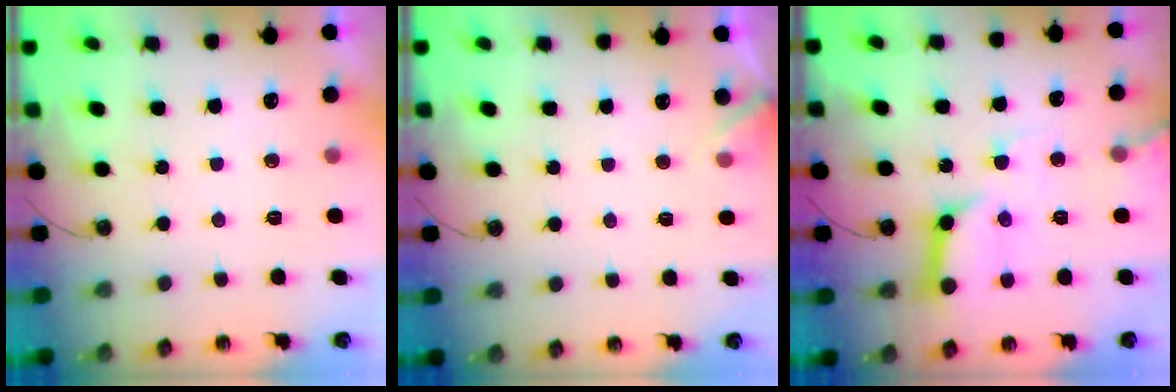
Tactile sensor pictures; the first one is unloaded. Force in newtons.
{"total": 4.7, "press": 4.7, "slide": 0.6}
{"total": 15.1, "press": 15.0, "slide": 1.9}